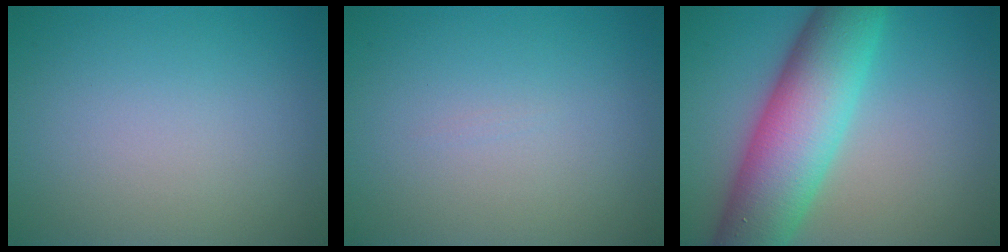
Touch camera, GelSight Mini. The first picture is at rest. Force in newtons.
{"total": 0.0}
{"total": 10.6, "press": 10.5, "slide": 0.5}